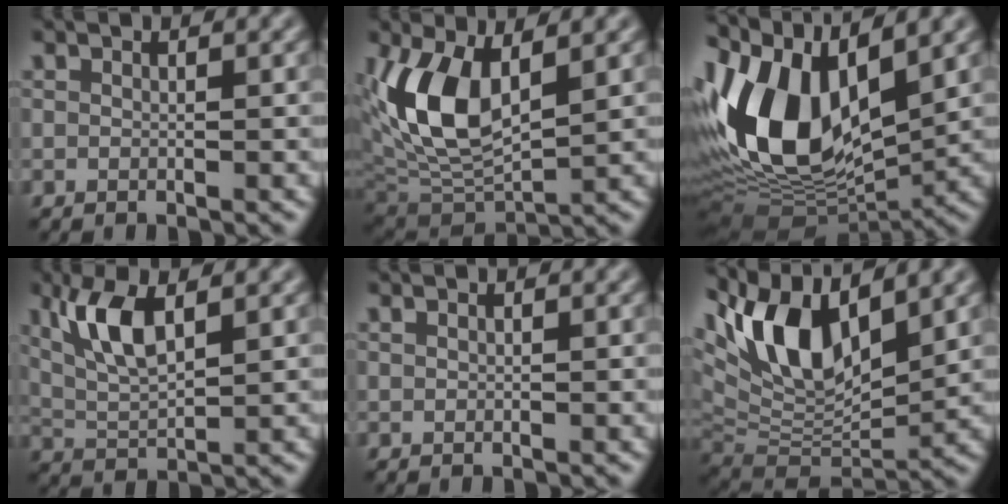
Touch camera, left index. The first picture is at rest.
{"total": 8.8, "force": [1.8, 4.7, 7.2], "torque": [-0.154, -0.009, 0.037]}
{"total": 13.7, "force": [1.5, 7.3, 11.5], "torque": [-0.233, 0.002, 0.020]}
{"total": 4.8, "force": [1.8, 1.8, 4.1], "torque": [-0.095, 0.001, 0.040]}
{"total": 0.0}
{"total": 11.0, "force": [5.2, 4.9, 8.4], "torque": [-0.167, 0.008, 0.099]}